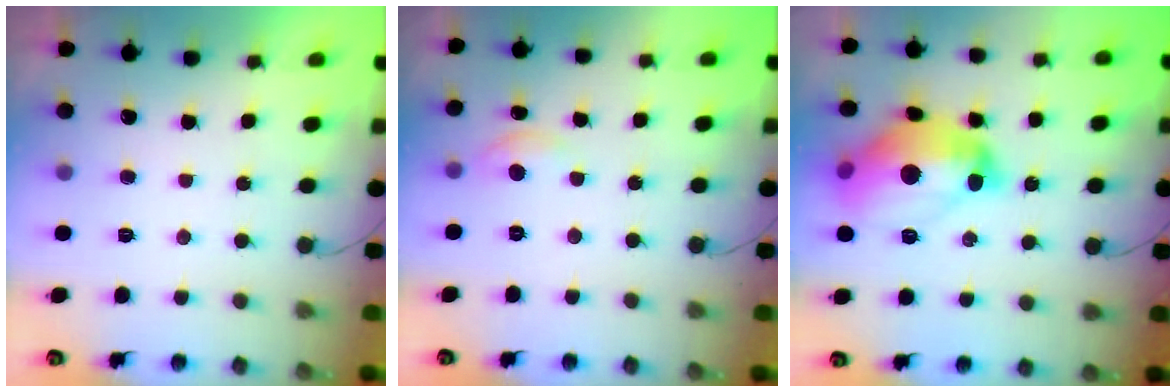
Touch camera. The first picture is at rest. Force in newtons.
{"total": 2.9, "press": 2.9, "slide": 0.3}
{"total": 16.6, "press": 16.4, "slide": 2.0}